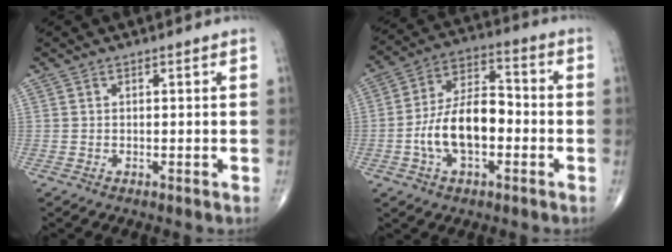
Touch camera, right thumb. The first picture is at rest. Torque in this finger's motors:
{"motor_torque": [1.61, 2.26, 1.30, -0.45, 0.09]}